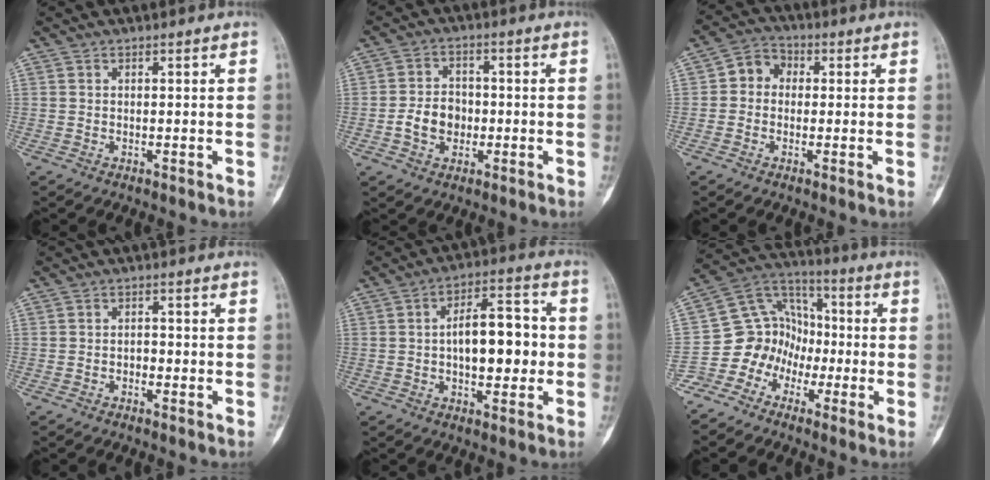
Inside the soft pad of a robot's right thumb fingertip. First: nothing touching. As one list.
[{"total": 6.7, "force": [-1.4, 5.2, 4.0], "torque": [-0.051, 0.018, -0.028]}, {"total": 5.4, "force": [0.1, 4.6, 2.7], "torque": [-0.023, 0.019, -0.012]}, {"total": 1.7, "force": [-0.7, 1.2, 1.0], "torque": [-0.009, 0.008, -0.015]}, {"total": 12.3, "force": [-0.3, 6.2, 10.6], "torque": [-0.134, 0.026, -0.008]}, {"total": 12.0, "force": [-4.7, 10.4, 3.6], "torque": [-0.019, 0.081, -0.096]}]